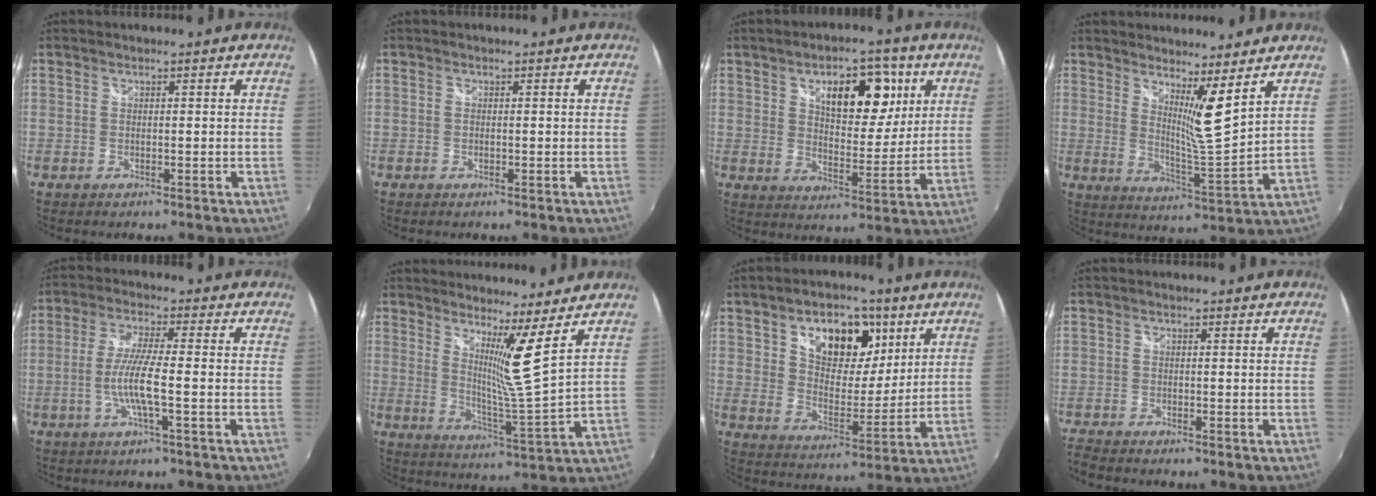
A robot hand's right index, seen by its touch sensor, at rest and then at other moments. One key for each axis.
{"total": 0.0}
{"total": 13.3, "fx": 5.7, "fy": 6.9, "fz": 9.8, "tx": -0.141, "ty": 0.009, "tz": 0.087}
{"total": 8.2, "fx": 5.6, "fy": 0.0, "fz": 6.0, "tx": -0.086, "ty": -0.015, "tz": 0.088}
{"total": 6.3, "fx": -2.0, "fy": -0.2, "fz": 6.0, "tx": -0.125, "ty": -0.003, "tz": -0.040}
{"total": 8.2, "fx": 5.1, "fy": -1.7, "fz": 6.2, "tx": -0.089, "ty": -0.018, "tz": 0.081}
{"total": 15.6, "fx": 7.3, "fy": 9.1, "fz": 10.3, "tx": -0.166, "ty": 0.012, "tz": 0.121}
{"total": 3.5, "fx": -3.4, "fy": 0.5, "fz": 0.7, "tx": -0.026, "ty": -0.021, "tz": -0.068}